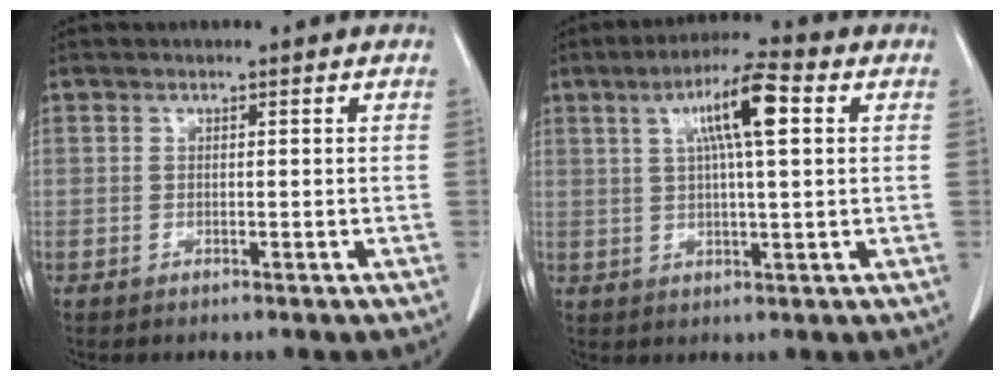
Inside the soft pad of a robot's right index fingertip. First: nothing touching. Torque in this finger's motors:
{"motor_torque": [0.97, 0.59, 0.55, 0.11]}